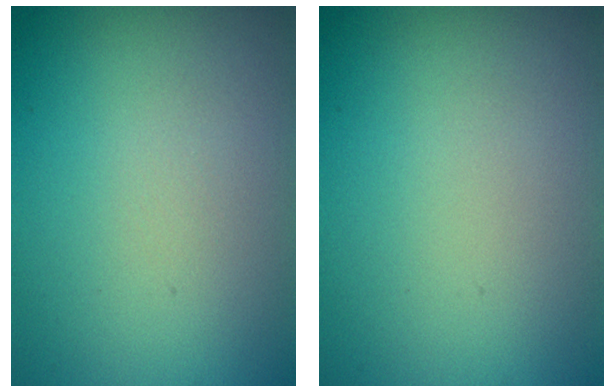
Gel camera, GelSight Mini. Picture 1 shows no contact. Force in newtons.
{"total": 0.0}